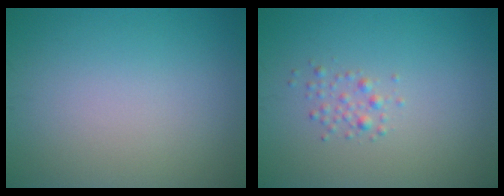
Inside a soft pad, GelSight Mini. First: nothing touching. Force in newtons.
{"total": 1.2, "press": 1.2, "slide": 0.0}